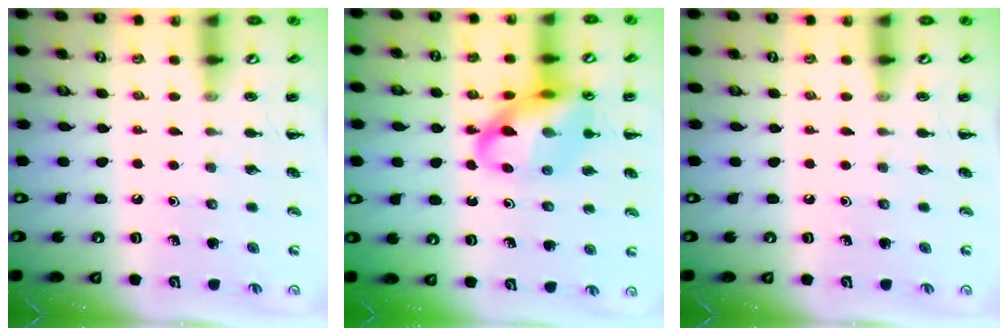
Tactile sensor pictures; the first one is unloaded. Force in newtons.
{"total": 17.2, "press": 16.9, "slide": 3.1}
{"total": 0.0}